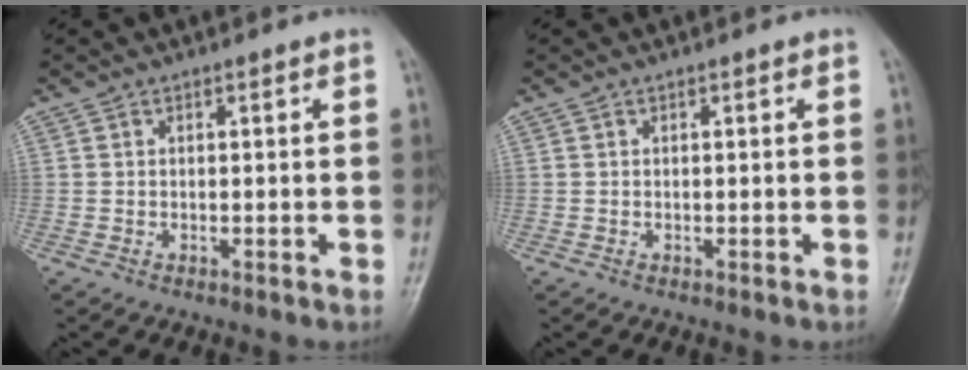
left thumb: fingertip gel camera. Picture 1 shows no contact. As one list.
[{"total": 0.0}]